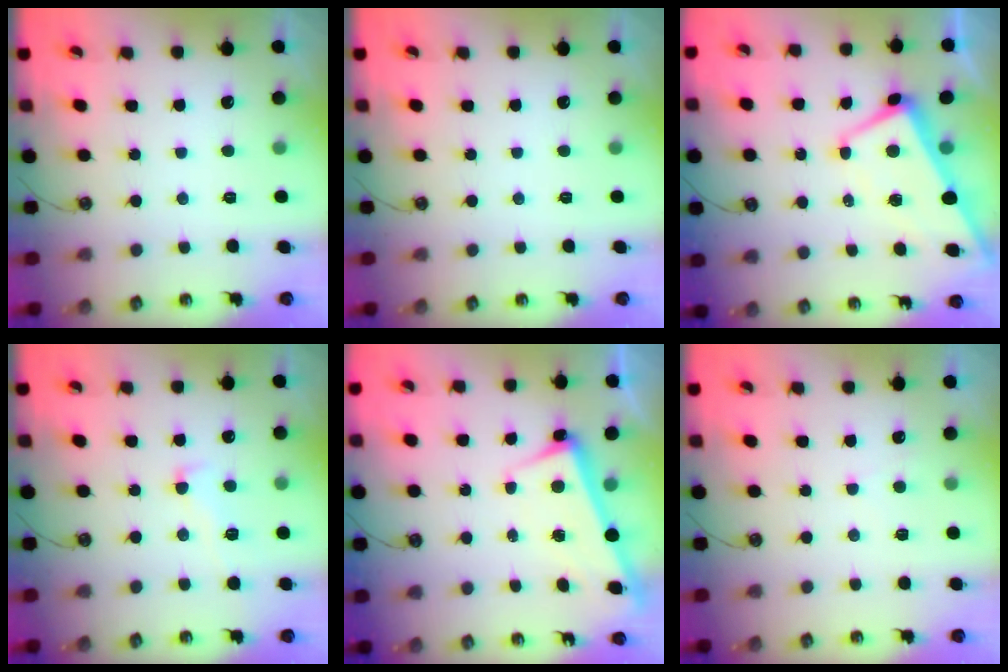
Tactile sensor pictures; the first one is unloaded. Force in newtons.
{"total": 0.0}
{"total": 0.9, "press": 0.1, "slide": 0.8}
{"total": 1.7, "press": 1.4, "slide": 0.9}
{"total": 2.7, "press": 2.7, "slide": 0.6}
{"total": 3.6, "press": 3.6, "slide": 0.4}